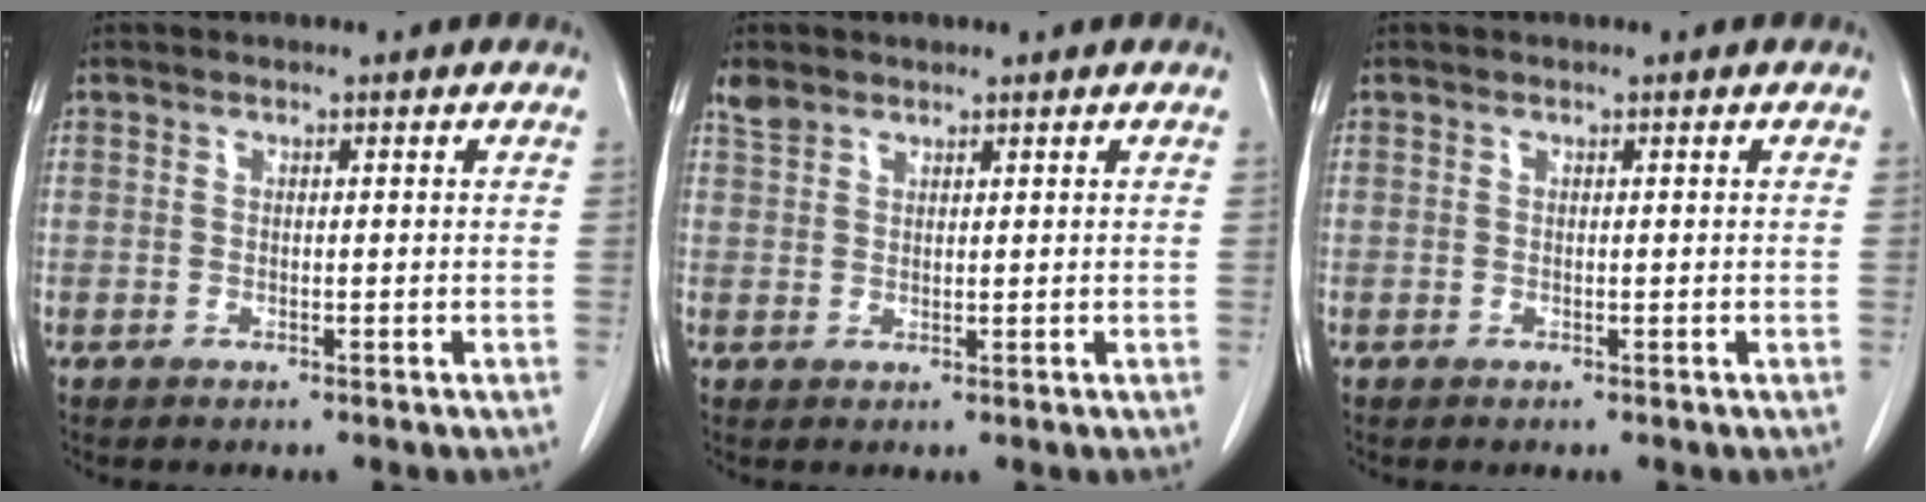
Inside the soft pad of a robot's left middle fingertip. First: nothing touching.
{"total": 2.2, "force": [1.8, 1.0, 0.5], "torque": [-0.016, 0.008, 0.038]}
{"total": 0.0}